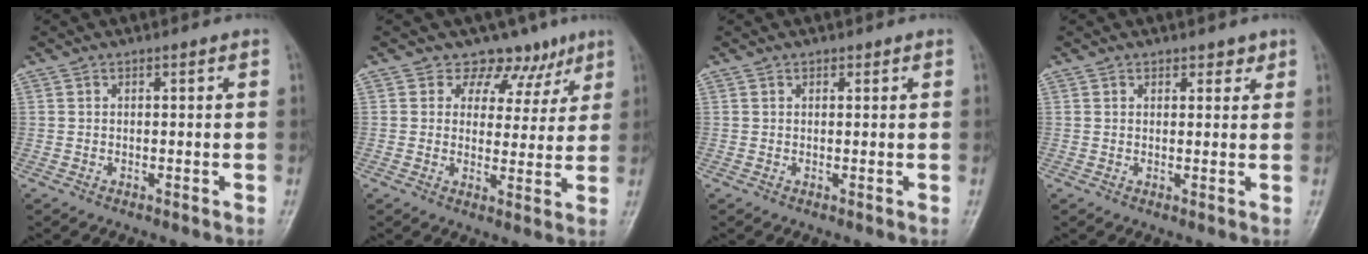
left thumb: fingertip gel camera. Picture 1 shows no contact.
{"total": 8.3, "force": [5.8, 5.8, 1.2], "torque": [0.024, -0.026, 0.069]}
{"total": 0.5, "force": [0.3, 0.4, 0.1], "torque": [0.003, -0.001, 0.003]}
{"total": 2.0, "force": [1.3, 1.3, 0.7], "torque": [0.010, -0.005, 0.013]}